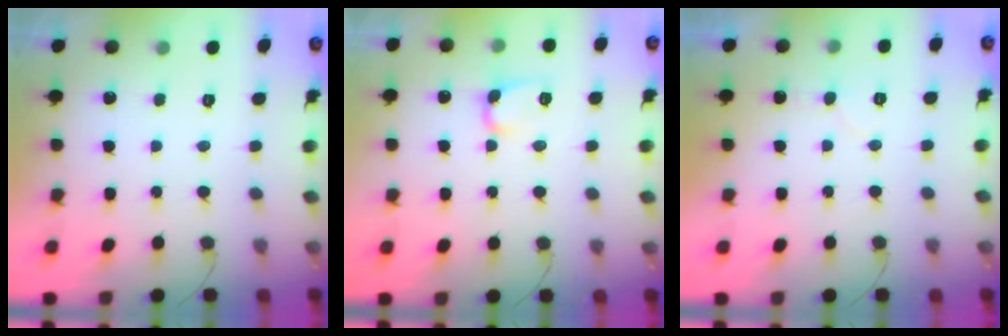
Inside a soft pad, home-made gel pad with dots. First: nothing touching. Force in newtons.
{"total": 6.2, "press": 6.2, "slide": 0.9}
{"total": 5.3, "press": 5.3, "slide": 0.5}